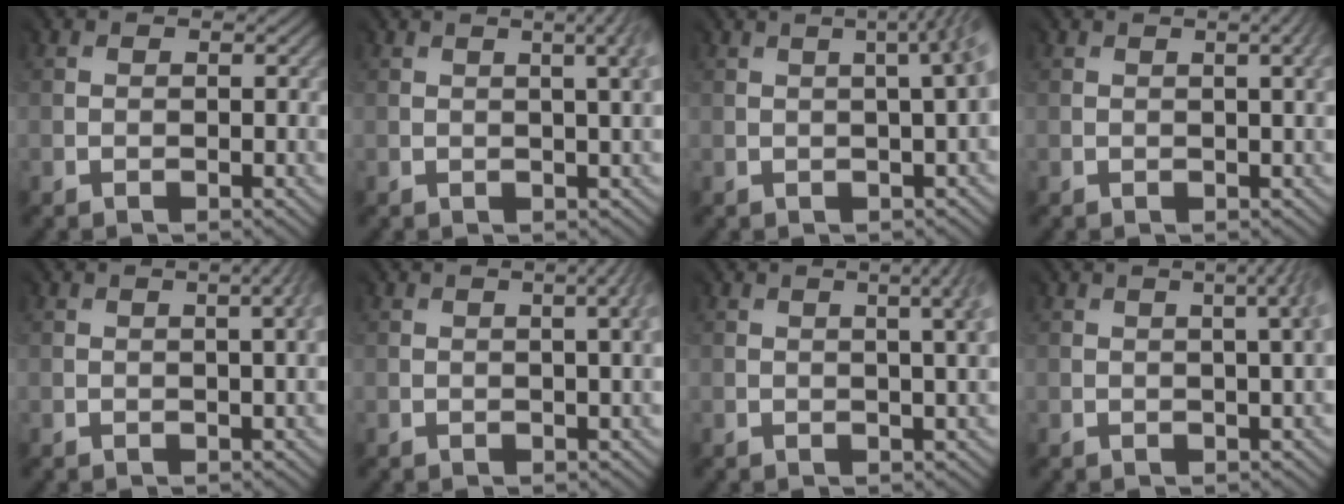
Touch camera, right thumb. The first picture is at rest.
{"total": 4.7, "force": [1.7, 1.5, 4.1], "torque": [-0.018, 0.027, 0.000]}
{"total": 5.9, "force": [0.9, 1.8, 5.5], "torque": [-0.027, 0.046, -0.010]}
{"total": 2.4, "force": [0.7, 0.4, 2.2], "torque": [-0.012, 0.011, 0.007]}
{"total": 2.8, "force": [0.8, 0.7, 2.6], "torque": [-0.010, 0.015, -0.001]}
{"total": 3.3, "force": [1.0, 0.9, 3.0], "torque": [-0.012, 0.017, 0.000]}
{"total": 5.2, "force": [1.8, 1.7, 4.6], "torque": [-0.022, 0.028, 0.001]}
{"total": 4.2, "force": [1.5, 1.3, 3.7], "torque": [-0.019, 0.031, -0.002]}